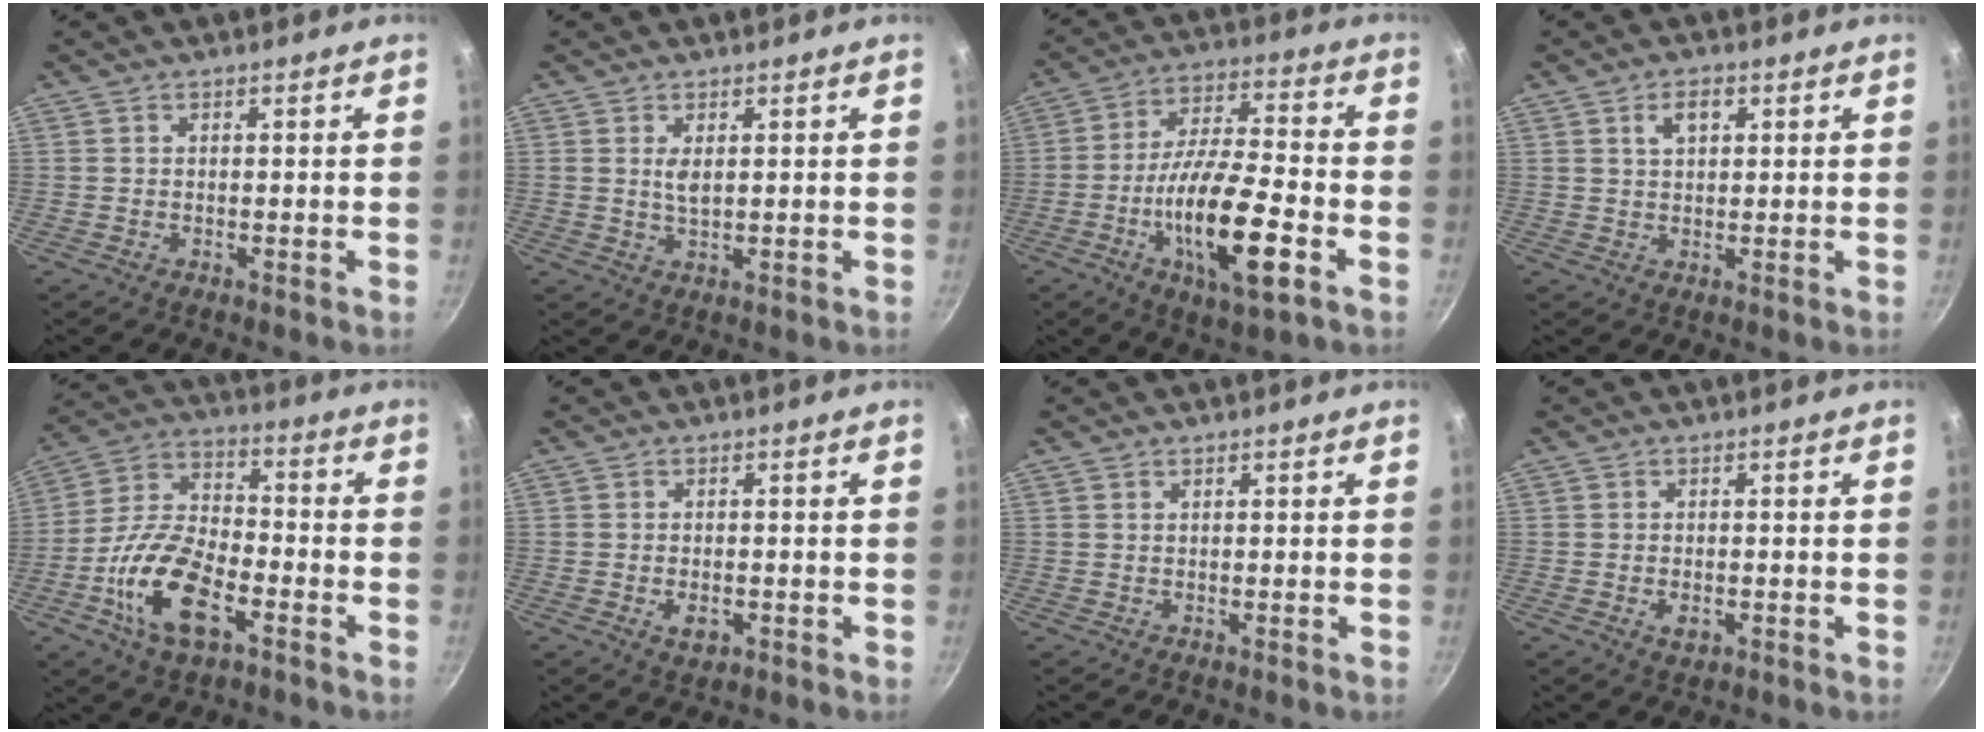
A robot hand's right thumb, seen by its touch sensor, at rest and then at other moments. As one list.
[{"total": 2.5, "force": [0.7, 1.0, 2.1], "torque": [-0.040, -0.005, 0.015]}, {"total": 18.2, "force": [-6.0, 5.5, 16.3], "torque": [-0.284, 0.024, -0.110]}, {"total": 3.8, "force": [1.5, 2.2, 2.6], "torque": [-0.033, 0.000, 0.026]}, {"total": 16.4, "force": [-6.5, 8.1, 12.7], "torque": [-0.236, 0.036, -0.134]}, {"total": 3.3, "force": [-1.1, 2.1, 2.4], "torque": [-0.036, 0.003, -0.013]}, {"total": 0.0}, {"total": 2.6, "force": [-0.8, 1.6, 1.9], "torque": [-0.030, 0.001, -0.011]}]